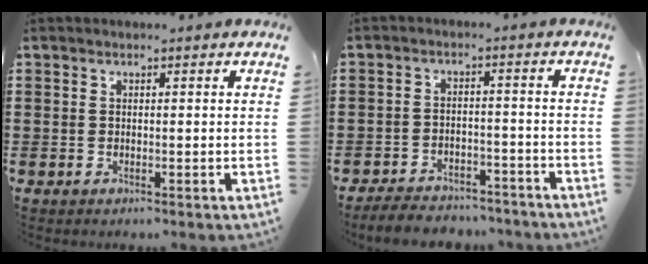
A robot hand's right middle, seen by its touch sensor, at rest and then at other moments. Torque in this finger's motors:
{"motor_torque": [1.75, -0.39, 0.11, 0.03]}